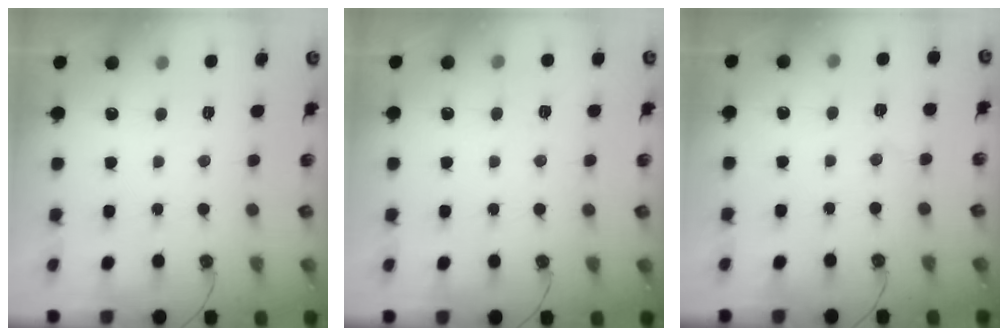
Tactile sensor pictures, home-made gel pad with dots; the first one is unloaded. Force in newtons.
{"total": 5.9, "press": 2.3, "slide": 5.4}
{"total": 5.0, "press": 5.0, "slide": 0.4}